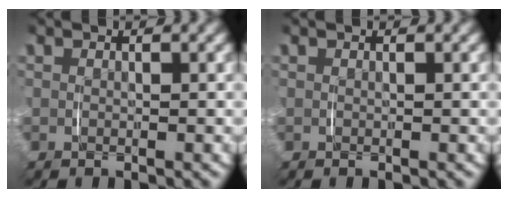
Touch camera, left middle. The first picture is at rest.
{"total": 0.0}